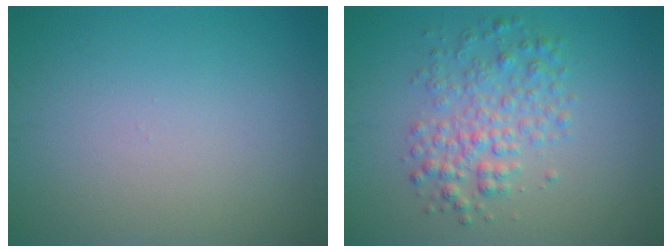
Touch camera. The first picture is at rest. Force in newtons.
{"total": 3.6, "press": 3.6, "slide": 0.1}